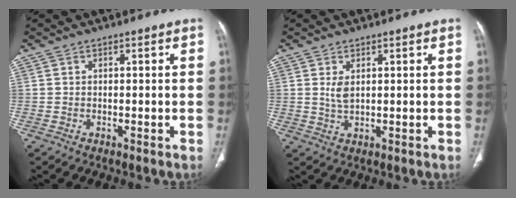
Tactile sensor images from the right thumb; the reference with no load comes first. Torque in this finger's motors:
{"motor_torque": [-0.05, -0.05, 0.21, 0.21, 0.00]}